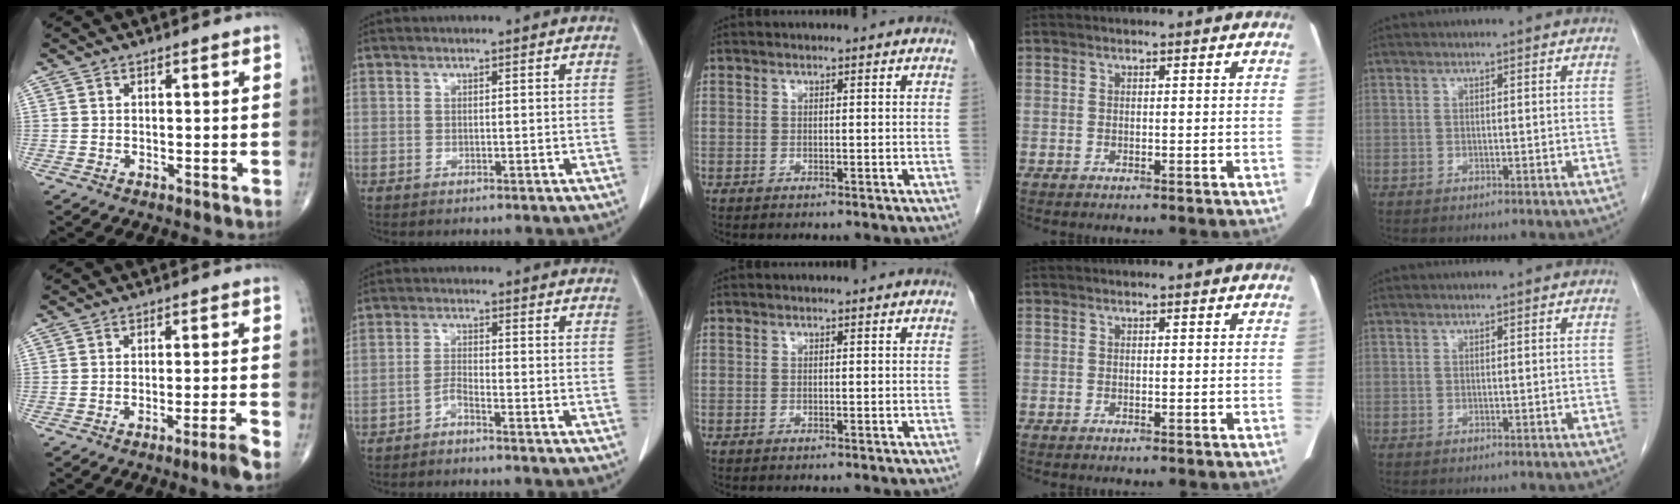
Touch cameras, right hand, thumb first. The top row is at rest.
{"thumb": {"total": 3.5, "force": [-2.4, -0.7, 2.4], "torque": [-0.047, 0.008, -0.043]}, "index": {"total": 2.2, "force": [-1.9, -0.3, 1.2], "torque": [-0.023, 0.002, -0.038]}}